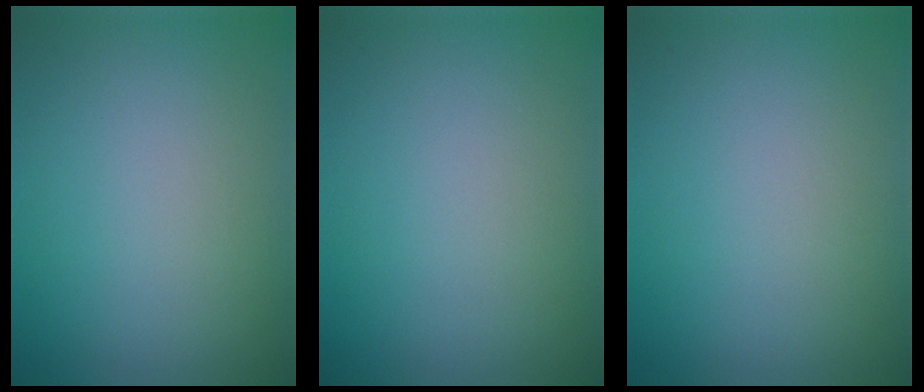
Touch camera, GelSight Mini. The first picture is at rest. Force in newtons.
{"total": 0.0}
{"total": 0.0}